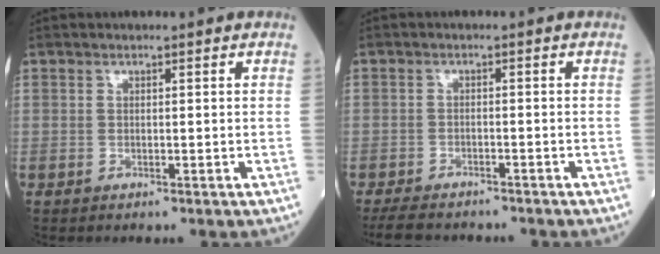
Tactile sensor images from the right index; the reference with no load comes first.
{"total": 6.1, "force": [-5.4, 1.8, 2.0], "torque": [-0.031, -0.009, -0.083]}